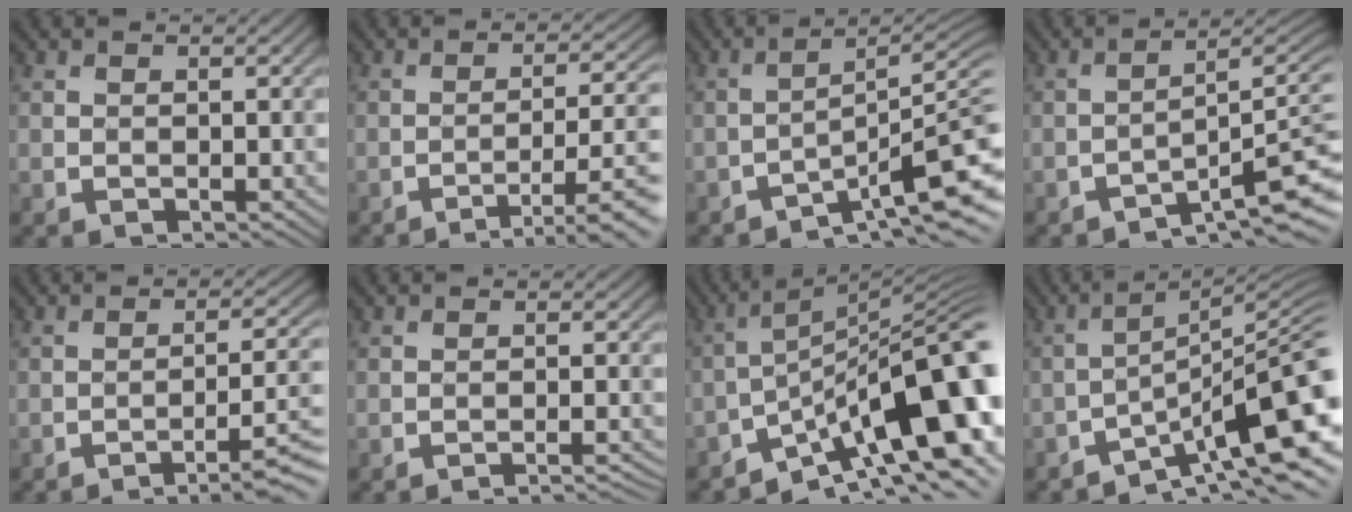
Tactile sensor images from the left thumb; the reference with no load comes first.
{"total": 8.0, "force": [-3.9, 1.8, 6.7], "torque": [-0.096, 0.003, -0.052]}
{"total": 8.7, "force": [-5.6, 1.1, 6.6], "torque": [-0.091, 0.011, -0.086]}
{"total": 7.8, "force": [-4.9, 1.3, 5.9], "torque": [-0.076, 0.006, -0.075]}
{"total": 7.2, "force": [-3.6, 1.5, 6.1], "torque": [-0.090, 0.006, -0.052]}
{"total": 3.1, "force": [-2.5, 0.3, 1.8], "torque": [-0.017, 0.011, -0.044]}
{"total": 15.0, "force": [-6.7, 4.2, 12.7], "torque": [-0.195, 0.006, -0.119]}
{"total": 10.6, "force": [-5.8, 1.7, 8.7], "torque": [-0.128, 0.010, -0.095]}